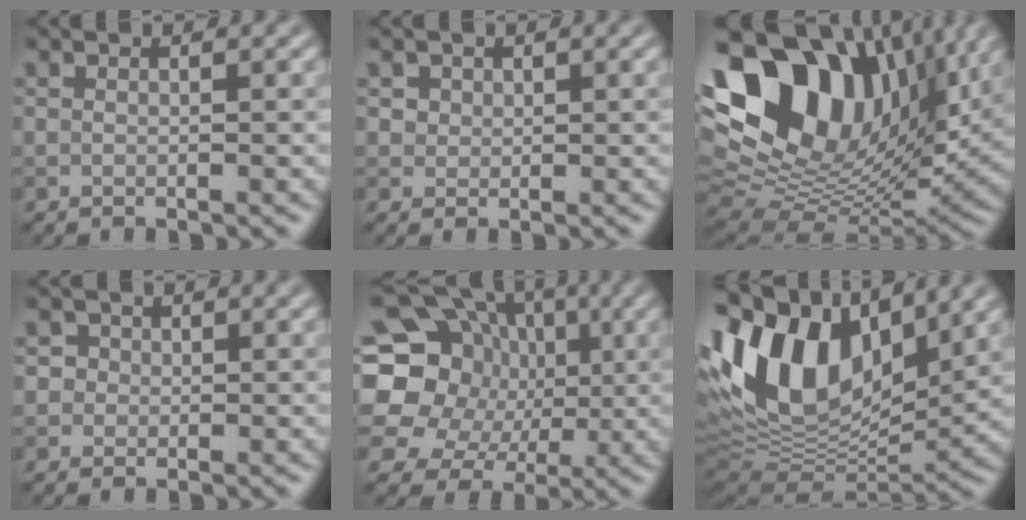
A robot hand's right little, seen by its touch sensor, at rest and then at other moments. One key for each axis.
{"total": 1.7, "fx": 0.9, "fy": 1.3, "fz": 0.5, "tx": -0.012, "ty": -0.002, "tz": 0.023}
{"total": 18.5, "fx": 7.4, "fy": 11.3, "fz": 12.7, "tx": -0.249, "ty": 0.034, "tz": 0.129}
{"total": 2.2, "fx": 0.7, "fy": 2.0, "fz": 0.7, "tx": 0.010, "ty": 0.009, "tz": 0.004}
{"total": 17.7, "fx": 1.2, "fy": 16.2, "fz": 6.8, "tx": -0.165, "ty": 0.032, "tz": -0.020}
{"total": 15.9, "fx": 4.9, "fy": 9.4, "fz": 11.9, "tx": -0.241, "ty": 0.021, "tz": 0.084}